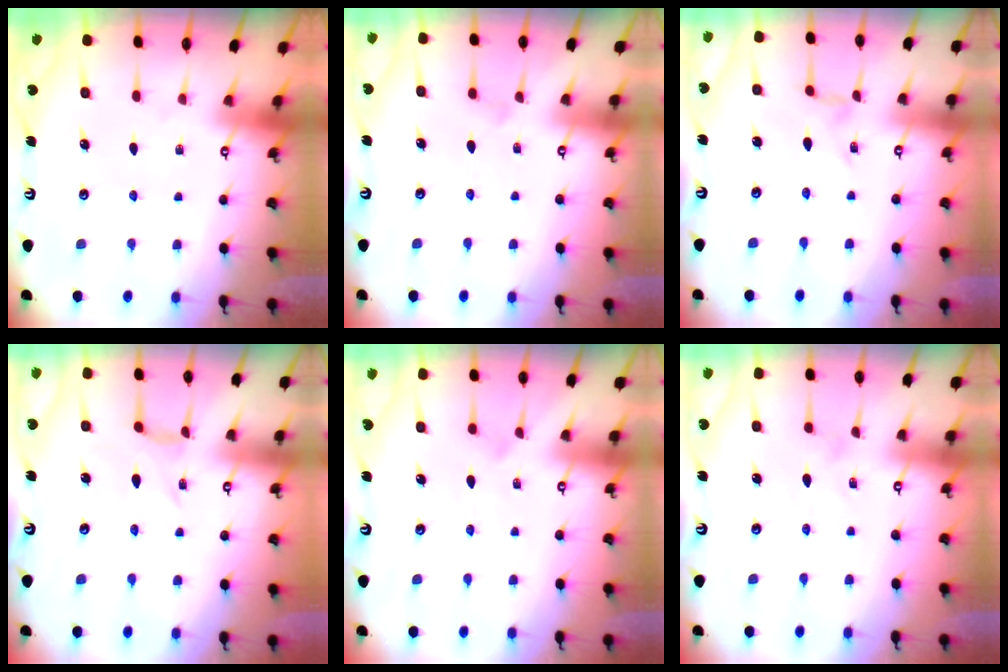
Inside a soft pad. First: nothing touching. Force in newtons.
{"total": 3.2, "press": 3.2, "slide": 0.5}
{"total": 0.8, "press": 0.7, "slide": 0.2}
{"total": 2.1, "press": 2.1, "slide": 0.5}
{"total": 1.6, "press": 1.6, "slide": 0.2}
{"total": 0.0}